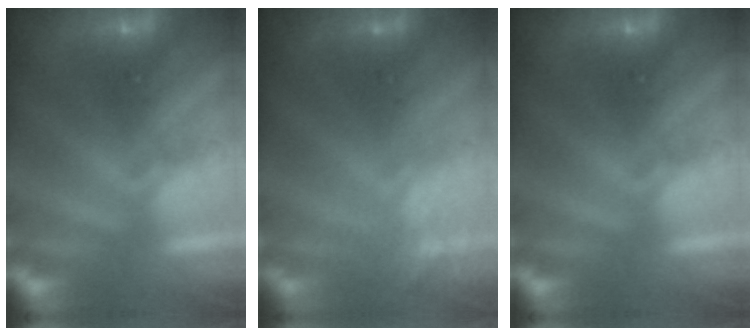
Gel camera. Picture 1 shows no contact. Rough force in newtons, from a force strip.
{"total": 2.4}
{"total": 0.0}